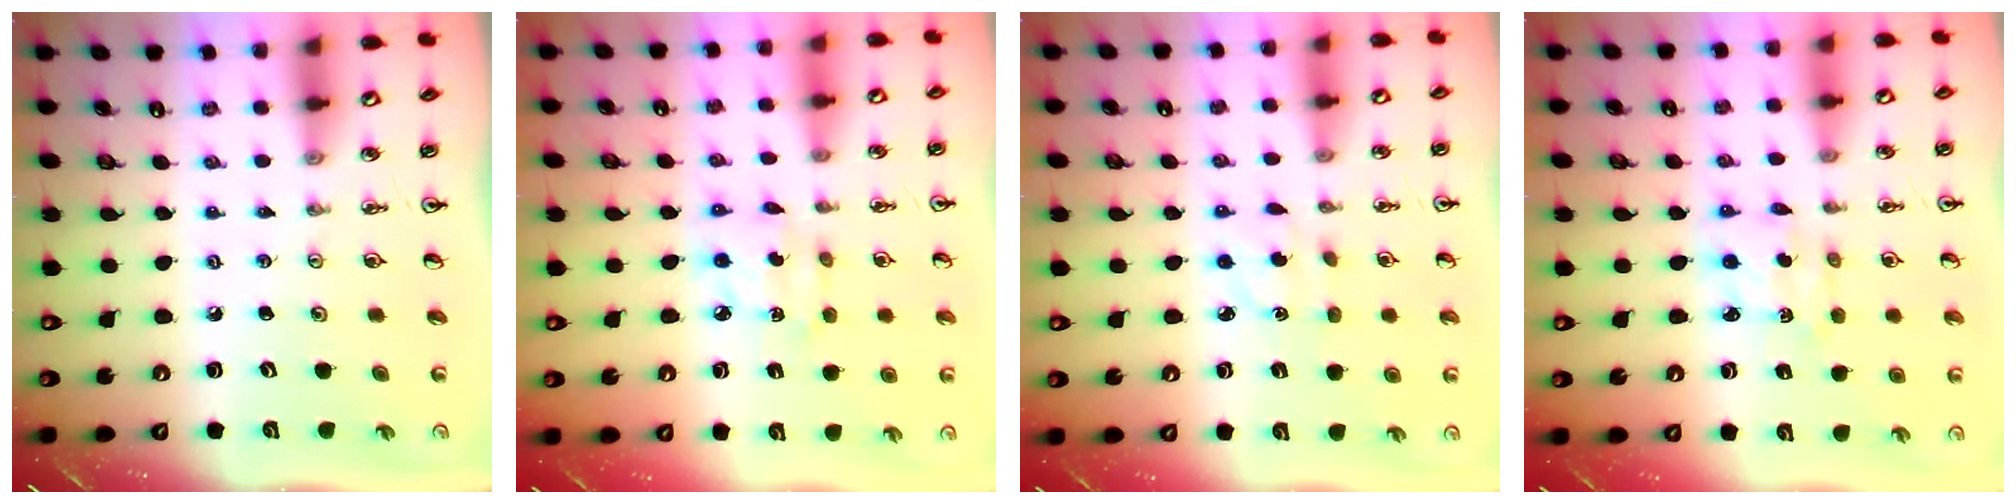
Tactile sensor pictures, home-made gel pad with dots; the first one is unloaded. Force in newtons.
{"total": 5.2, "press": 5.2, "slide": 0.2}
{"total": 3.3, "press": 3.2, "slide": 0.8}
{"total": 2.5, "press": 2.5, "slide": 0.3}